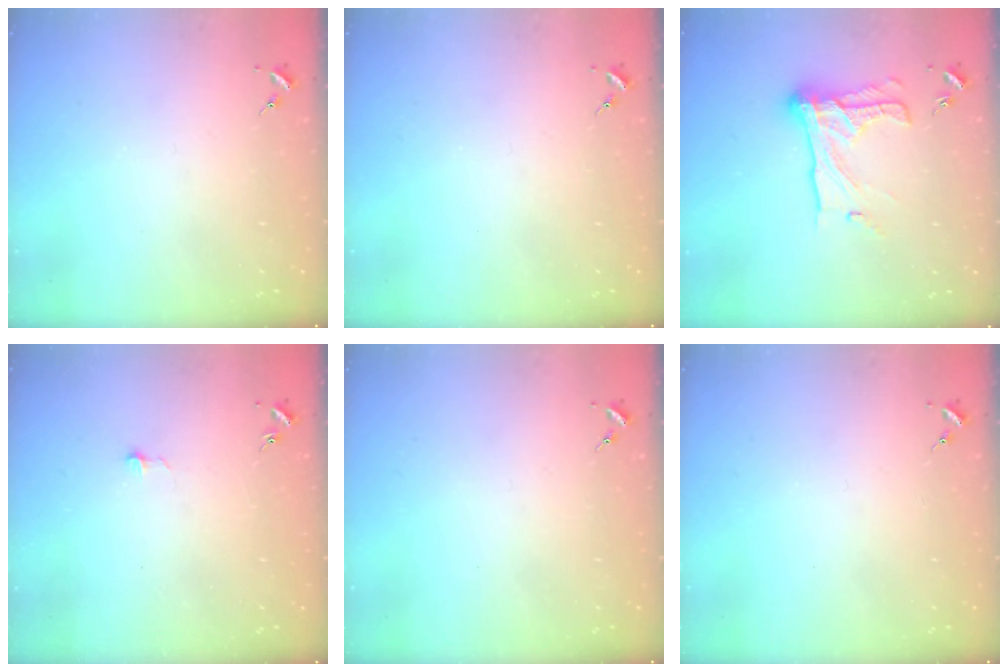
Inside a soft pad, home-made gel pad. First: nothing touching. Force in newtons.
{"total": 0.0}
{"total": 17.9, "press": 17.9, "slide": 1.4}
{"total": 2.6, "press": 2.6, "slide": 0.2}
{"total": 0.0}
{"total": 0.0}